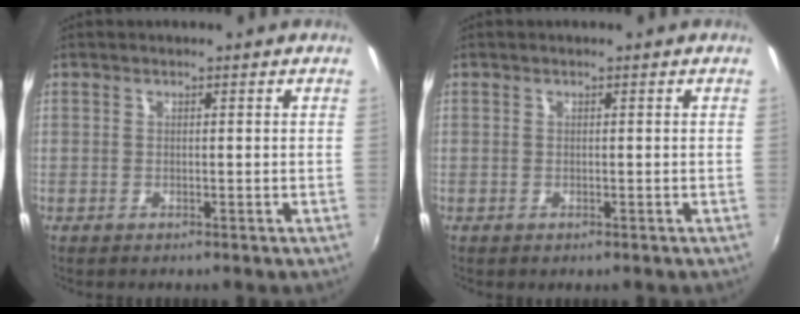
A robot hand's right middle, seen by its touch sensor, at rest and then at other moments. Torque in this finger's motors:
{"motor_torque": [1.00, -1.14, 0.26, 0.08]}